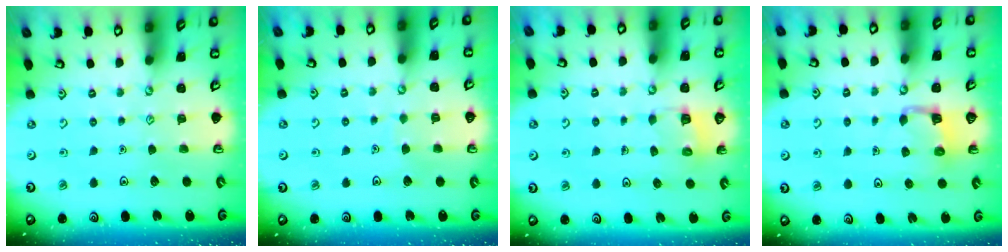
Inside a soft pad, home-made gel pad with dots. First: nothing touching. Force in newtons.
{"total": 3.4, "press": 3.4, "slide": 0.1}
{"total": 3.6, "press": 3.6, "slide": 0.2}
{"total": 2.7, "press": 2.7, "slide": 0.4}